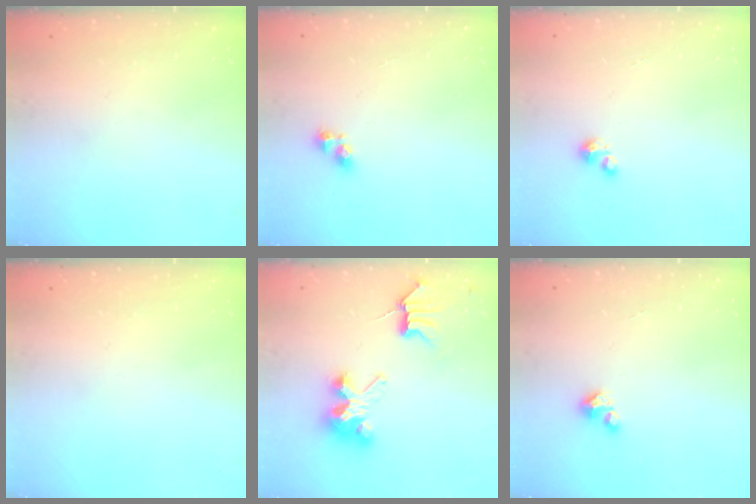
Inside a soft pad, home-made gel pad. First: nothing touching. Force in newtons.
{"total": 5.0, "press": 4.9, "slide": 0.6}
{"total": 0.9, "press": 0.9, "slide": 0.1}
{"total": 0.0}
{"total": 6.1, "press": 6.1, "slide": 0.2}
{"total": 1.5, "press": 1.5, "slide": 0.2}